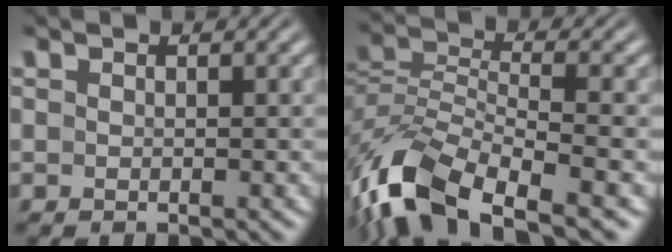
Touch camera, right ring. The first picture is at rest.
{"total": 8.8, "force": [-5.0, 4.6, 5.6], "torque": [-0.136, -0.035, -0.063]}